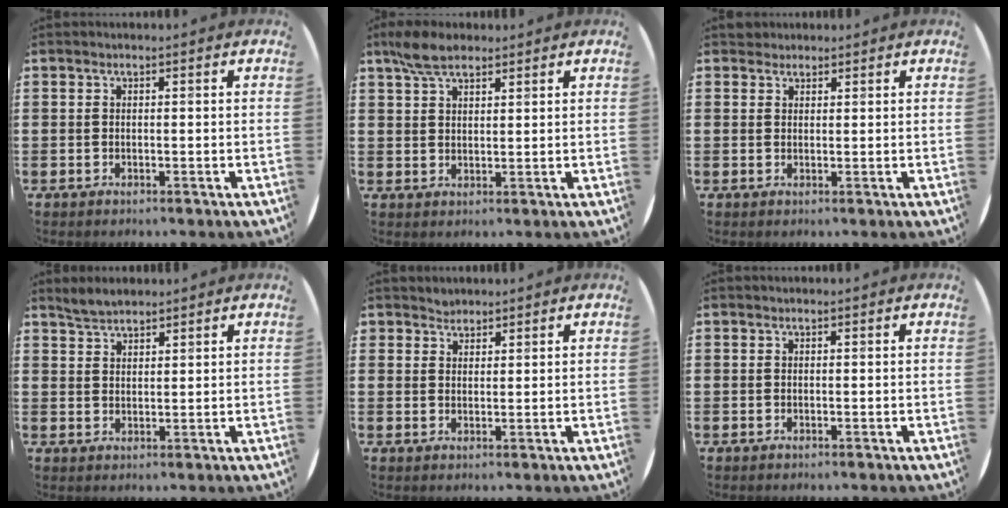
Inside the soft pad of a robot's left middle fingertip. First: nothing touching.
{"total": 4.9, "force": [3.8, 1.9, 2.4], "torque": [-0.055, 0.004, 0.072]}
{"total": 1.4, "force": [1.3, 0.5, -0.2], "torque": [0.001, 0.005, 0.026]}
{"total": 2.9, "force": [2.8, 0.8, 0.6], "torque": [-0.016, 0.002, 0.053]}
{"total": 1.7, "force": [1.6, 0.6, -0.3], "torque": [0.003, 0.003, 0.033]}
{"total": 0.0}